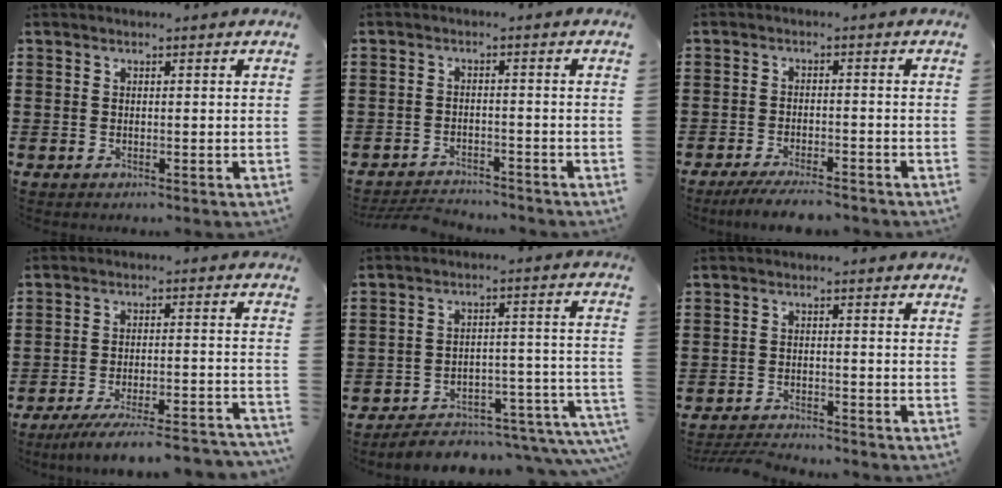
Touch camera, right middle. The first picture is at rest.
{"total": 3.2, "force": [-3.1, 0.3, 0.4], "torque": [-0.011, -0.002, -0.065]}
{"total": 4.0, "force": [-3.7, 0.2, 1.6], "torque": [-0.033, -0.007, -0.071]}
{"total": 6.6, "force": [-5.8, -0.1, 3.0], "torque": [-0.049, -0.009, -0.108]}
{"total": 4.4, "force": [-3.9, 1.3, 1.5], "torque": [-0.028, -0.004, -0.078]}
{"total": 3.0, "force": [-3.0, 0.1, 0.6], "torque": [-0.020, -0.004, -0.063]}